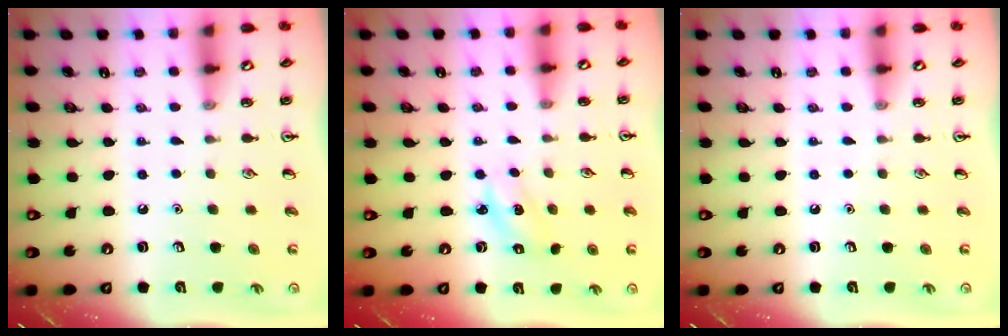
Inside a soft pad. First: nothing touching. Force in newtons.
{"total": 2.2, "press": 2.1, "slide": 0.7}
{"total": 0.0}